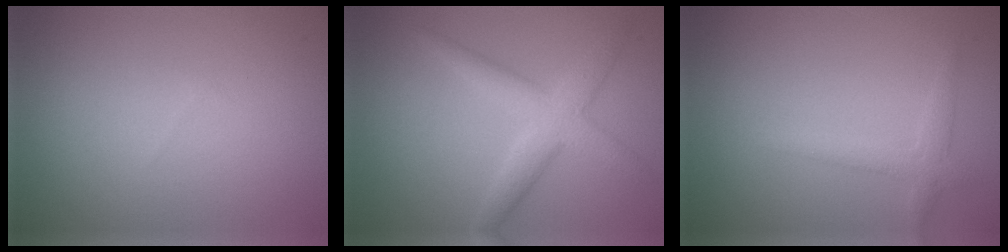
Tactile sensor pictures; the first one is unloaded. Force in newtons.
{"total": 3.7, "press": 3.7, "slide": 0.1}
{"total": 2.0, "press": 2.0, "slide": 0.2}